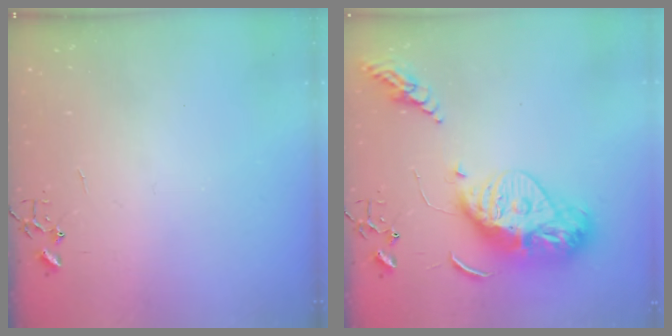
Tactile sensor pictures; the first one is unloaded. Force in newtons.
{"total": 18.2, "press": 18.1, "slide": 1.5}